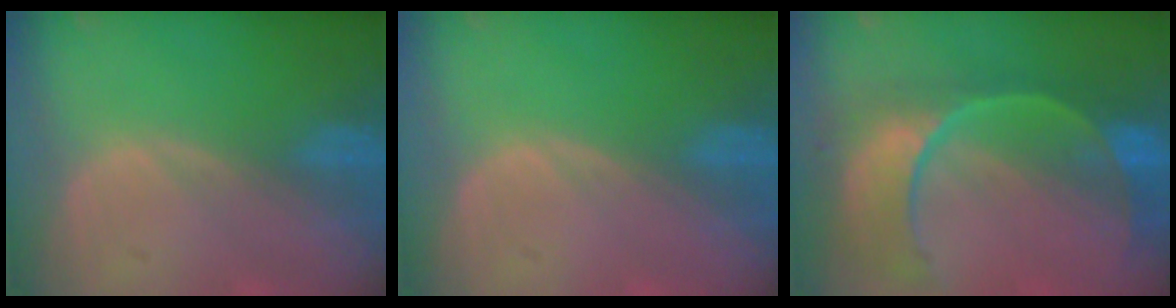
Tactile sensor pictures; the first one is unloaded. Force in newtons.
{"total": 0.0}
{"total": 11.2, "press": 9.4, "slide": 6.1}